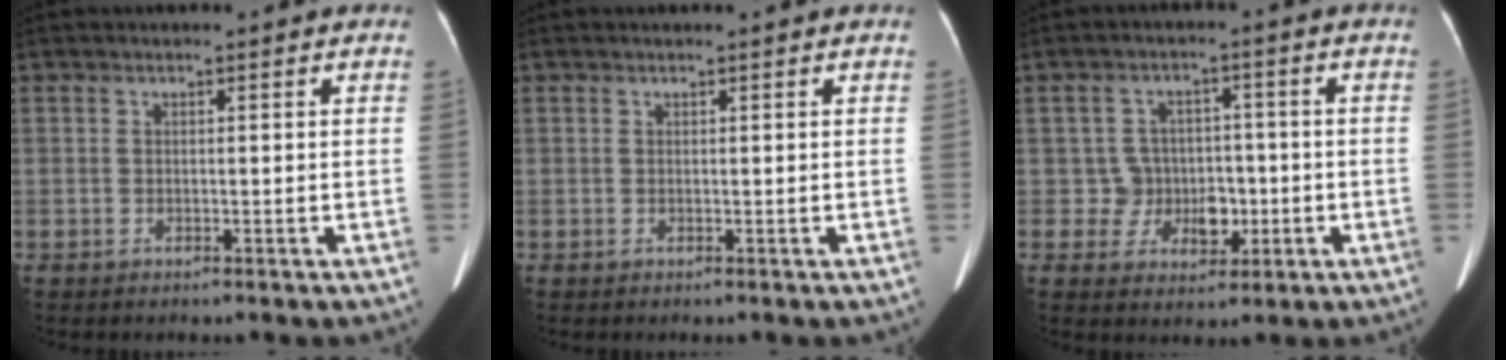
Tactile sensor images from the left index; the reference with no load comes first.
{"total": 0.6, "force": [0.5, -0.1, 0.3], "torque": [-0.003, 0.005, 0.013]}
{"total": 5.3, "force": [-0.8, 5.1, 1.1], "torque": [-0.005, 0.015, -0.008]}